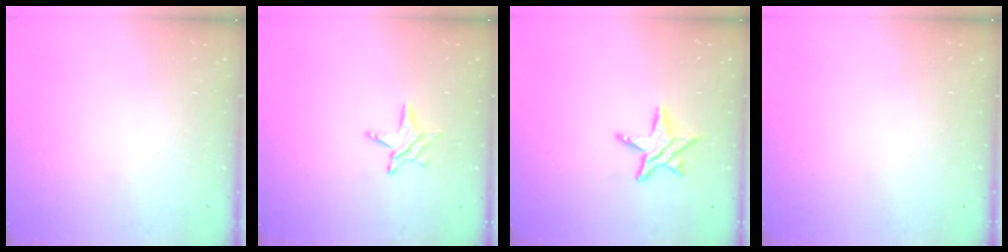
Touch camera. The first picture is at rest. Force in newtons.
{"total": 6.1, "press": 6.1, "slide": 0.5}
{"total": 8.9, "press": 8.9, "slide": 0.4}
{"total": 0.0}